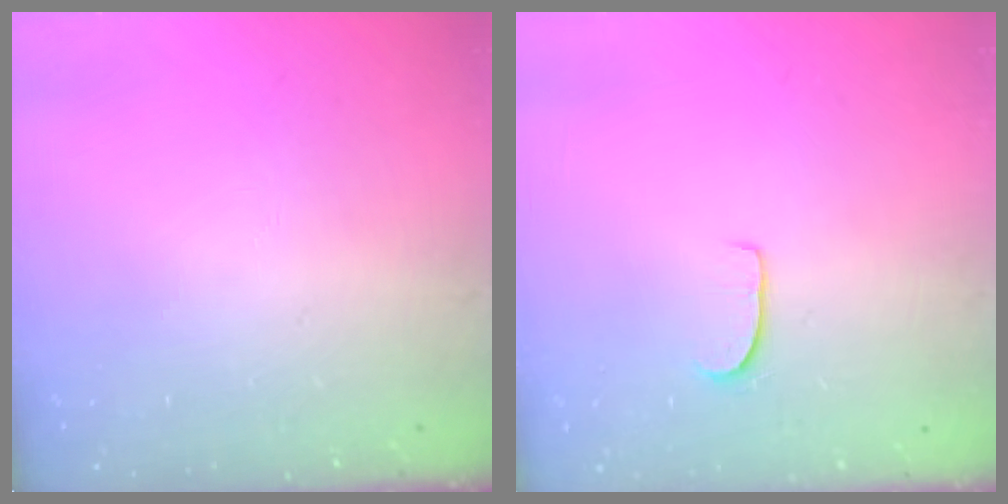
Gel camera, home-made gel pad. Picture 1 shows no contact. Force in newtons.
{"total": 5.1, "press": 5.1, "slide": 0.4}